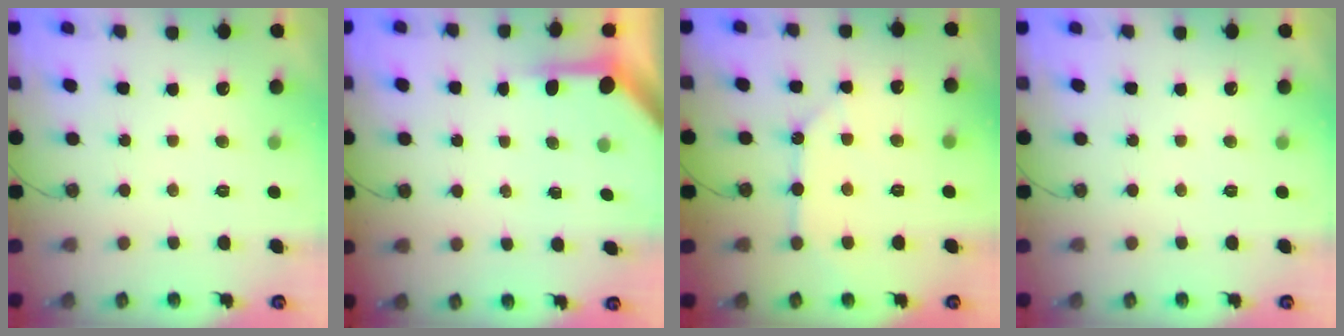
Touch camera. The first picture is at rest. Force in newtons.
{"total": 4.0, "press": 4.0, "slide": 0.4}
{"total": 10.4, "press": 10.3, "slide": 1.2}
{"total": 0.0}